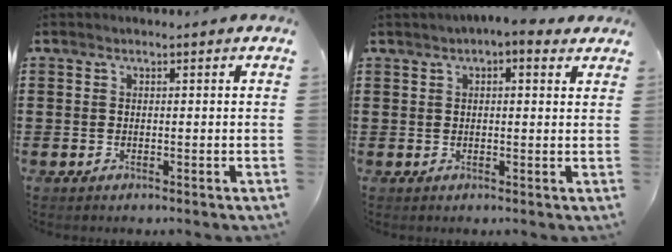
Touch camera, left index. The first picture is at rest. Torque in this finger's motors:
{"motor_torque": [2.14, 0.00, 0.93, 0.21]}